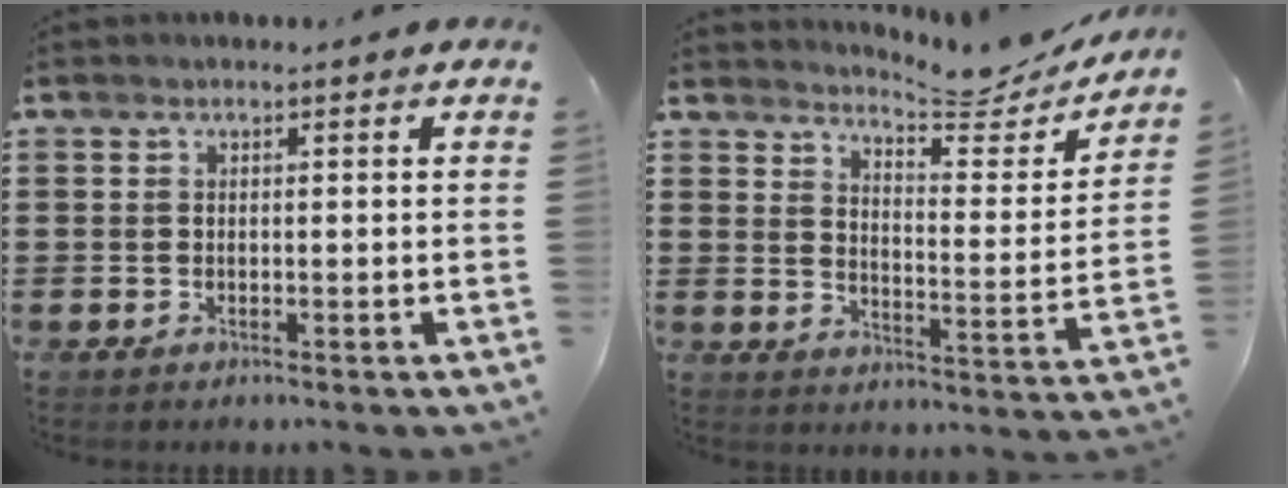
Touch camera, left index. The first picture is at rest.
{"total": 5.4, "force": [5.1, 0.5, 1.5], "torque": [-0.041, -0.043, 0.082]}